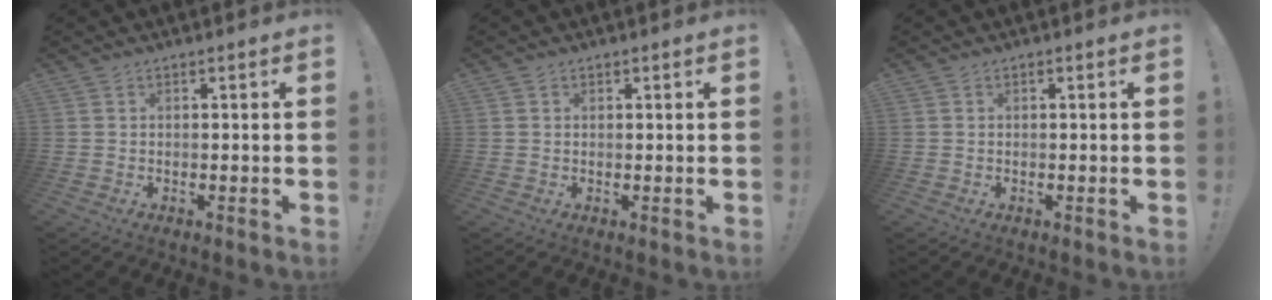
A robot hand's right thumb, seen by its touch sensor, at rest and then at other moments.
{"total": 0.6, "force": [0.4, 0.4, 0.1], "torque": [0.005, -0.002, 0.006]}
{"total": 0.0}